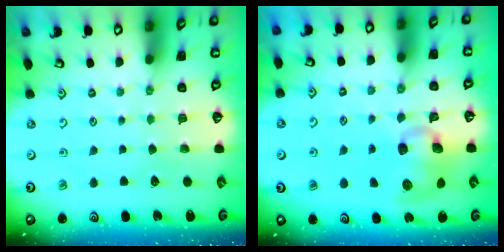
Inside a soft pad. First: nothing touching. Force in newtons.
{"total": 11.3, "press": 11.2, "slide": 1.2}